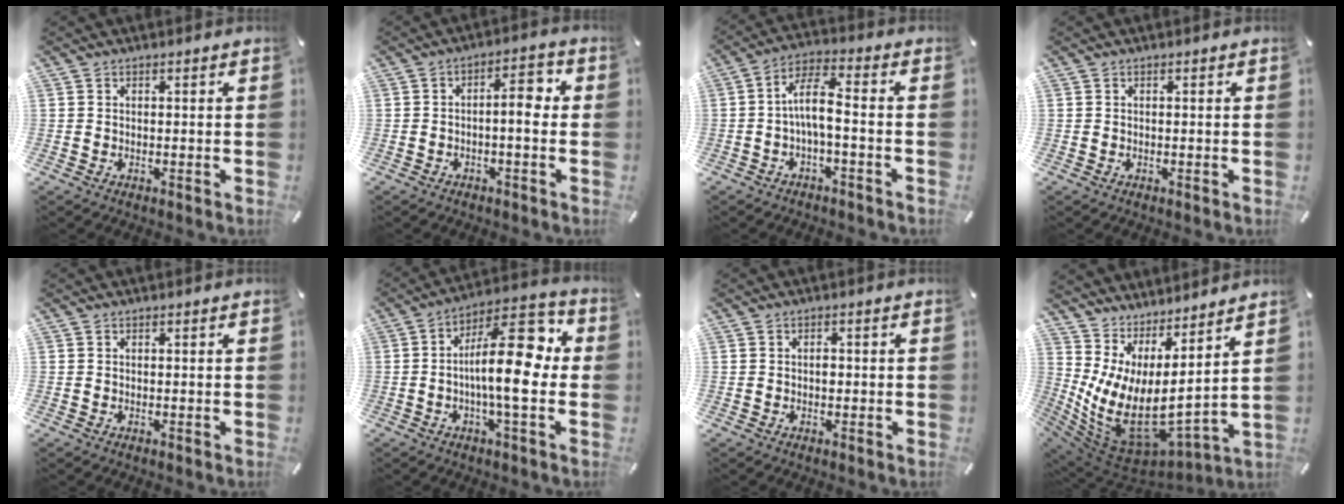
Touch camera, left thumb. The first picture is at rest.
{"total": 6.6, "force": [-0.1, 2.7, 6.0], "torque": [-0.089, 0.010, -0.010]}
{"total": 8.4, "force": [-1.4, 2.9, 7.8], "torque": [-0.147, 0.008, -0.025]}
{"total": 0.0}
{"total": 0.0}
{"total": 17.9, "force": [0.9, 6.5, 16.7], "torque": [-0.263, -0.006, 0.010]}
{"total": 1.4, "force": [-0.2, 0.9, 1.0], "torque": [-0.020, 0.002, -0.005]}
{"total": 11.9, "force": [-0.6, 5.9, 10.4], "torque": [-0.247, -0.054, -0.009]}